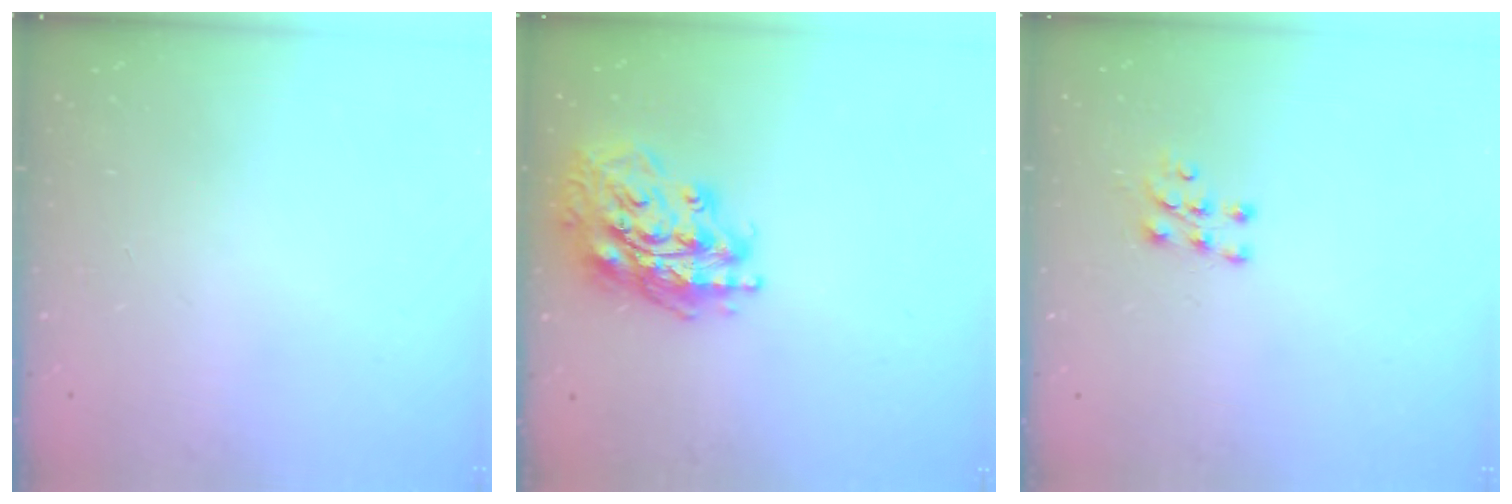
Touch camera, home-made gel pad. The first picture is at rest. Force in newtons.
{"total": 18.0, "press": 17.9, "slide": 2.1}
{"total": 6.5, "press": 6.4, "slide": 0.7}